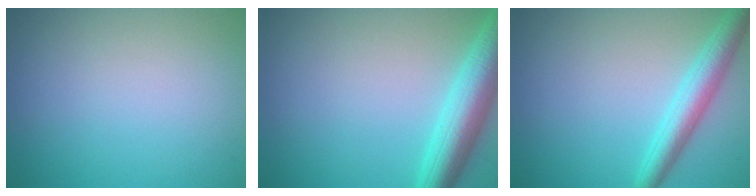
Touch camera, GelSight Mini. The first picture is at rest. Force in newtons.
{"total": 5.5, "press": 5.5, "slide": 0.2}
{"total": 3.7, "press": 3.7, "slide": 0.1}